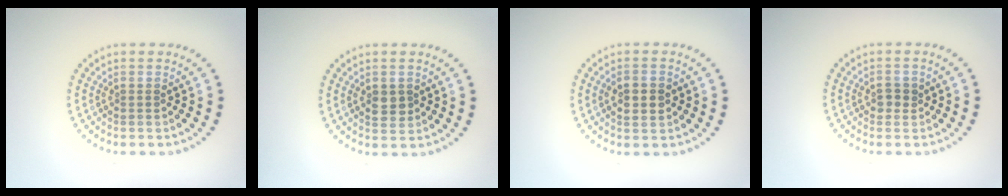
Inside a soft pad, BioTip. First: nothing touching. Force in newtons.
{"total": 1.8, "press": 1.8, "slide": 0.2}
{"total": 2.5, "press": 2.5, "slide": 0.0}
{"total": 1.3, "press": 1.3, "slide": 0.4}